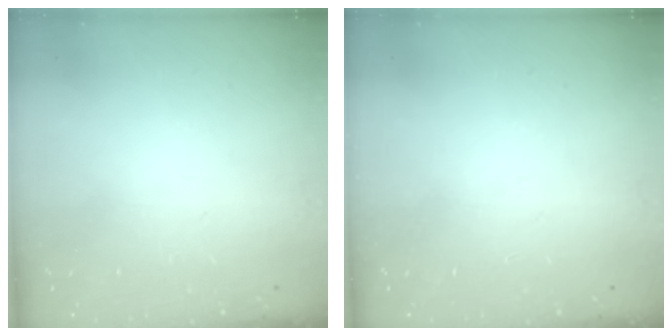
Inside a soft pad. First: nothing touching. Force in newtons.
{"total": 0.0}